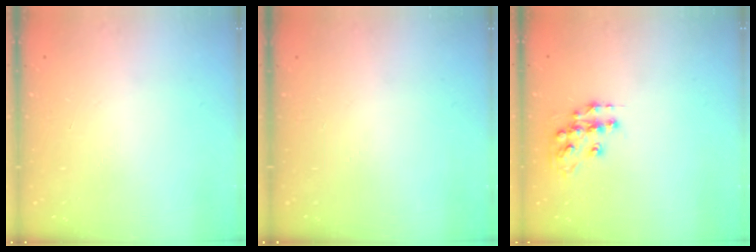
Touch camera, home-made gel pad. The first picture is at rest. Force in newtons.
{"total": 0.0}
{"total": 11.1, "press": 11.0, "slide": 0.7}